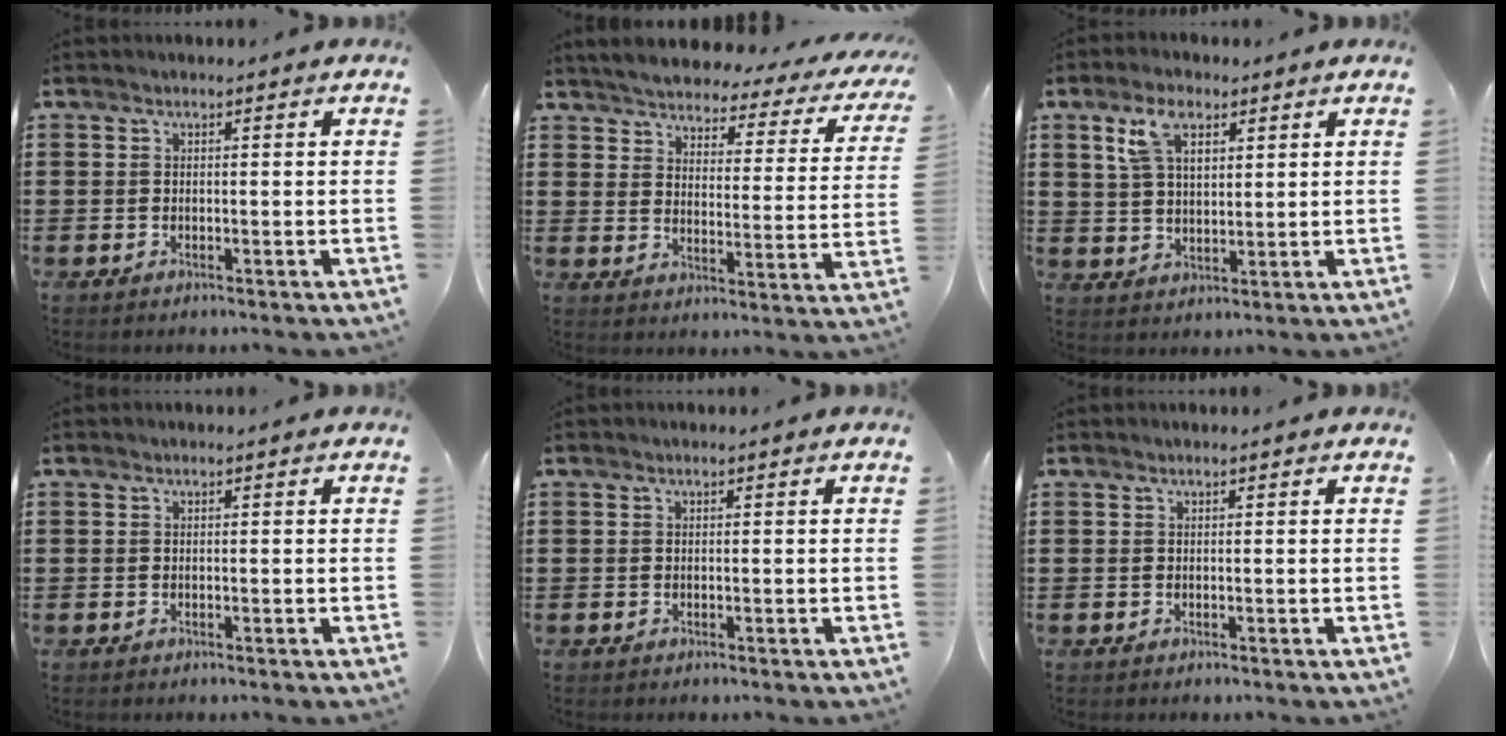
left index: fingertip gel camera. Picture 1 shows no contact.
{"total": 3.7, "force": [3.6, 0.3, 0.7], "torque": [-0.038, -0.028, 0.055]}
{"total": 6.5, "force": [3.7, 3.2, 4.3], "torque": [-0.091, 0.008, 0.065]}
{"total": 0.0}
{"total": 0.0}
{"total": 0.0}